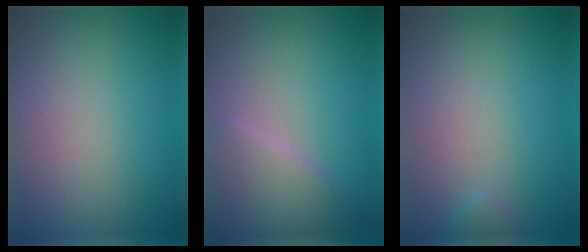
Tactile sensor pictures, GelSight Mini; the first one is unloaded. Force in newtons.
{"total": 4.2, "press": 4.2, "slide": 0.1}
{"total": 1.0, "press": 1.0, "slide": 0.1}